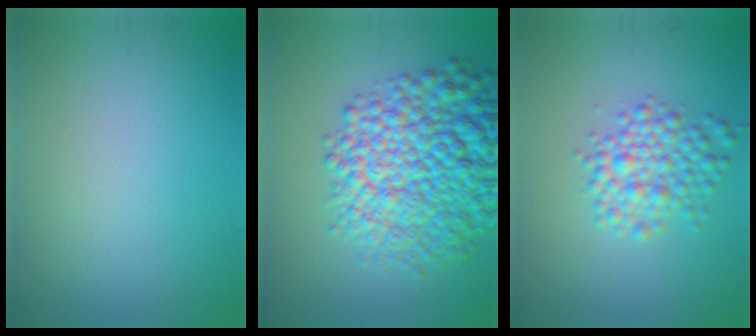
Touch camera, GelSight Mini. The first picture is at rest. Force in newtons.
{"total": 10.6, "press": 10.6, "slide": 0.5}
{"total": 3.7, "press": 3.7, "slide": 0.1}